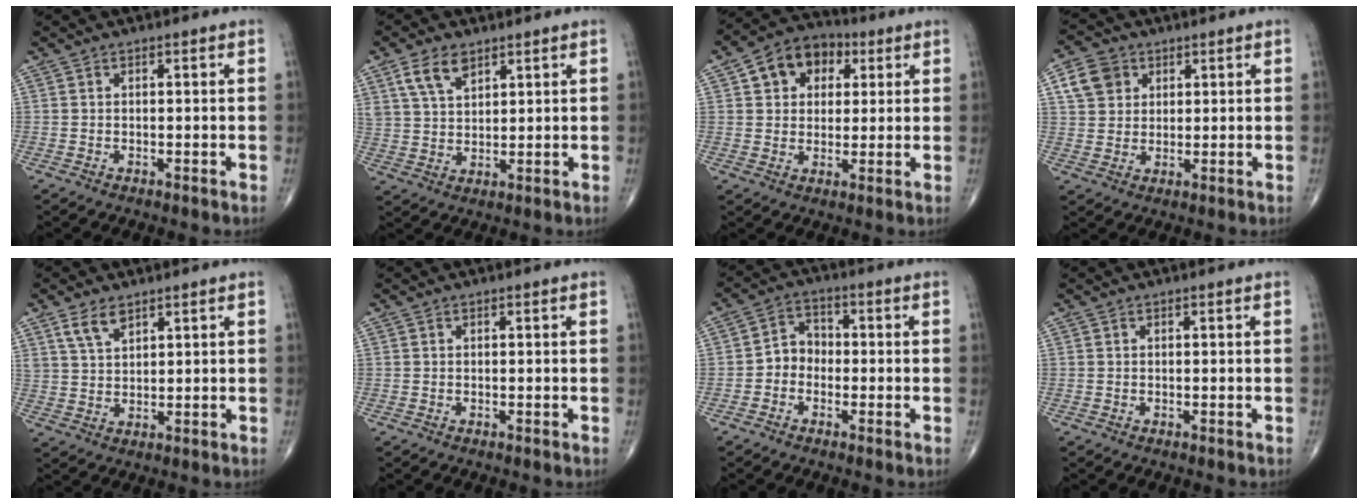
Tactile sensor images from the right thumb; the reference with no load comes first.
{"total": 6.8, "force": [4.0, 3.8, 4.0], "torque": [-0.068, -0.016, 0.082]}
{"total": 10.6, "force": [3.7, 8.0, 5.9], "torque": [-0.057, 0.003, 0.051]}
{"total": 6.8, "force": [2.7, 5.6, 2.7], "torque": [-0.026, -0.001, 0.049]}
{"total": 4.7, "force": [3.1, 2.3, 2.6], "torque": [-0.045, -0.015, 0.066]}
{"total": 0.0}
{"total": 4.8, "force": [-1.4, 4.0, 2.3], "torque": [-0.018, 0.024, -0.040]}
{"total": 0.0}